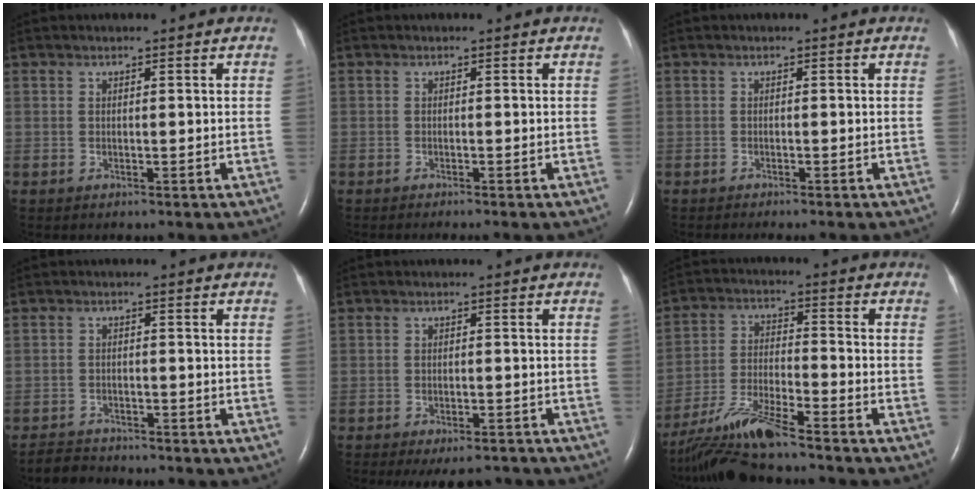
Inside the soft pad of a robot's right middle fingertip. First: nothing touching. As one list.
[{"total": 2.2, "force": [-1.8, -0.3, 1.2], "torque": [-0.013, 0.002, -0.018]}, {"total": 3.1, "force": [-2.6, -0.1, 1.6], "torque": [-0.016, -0.004, -0.029]}, {"total": 2.8, "force": [-2.8, 0.3, -0.3], "torque": [0.002, -0.014, -0.050]}, {"total": 7.9, "force": [-6.9, 2.3, 3.2], "torque": [-0.036, -0.010, -0.084]}, {"total": 10.5, "force": [-9.2, -0.2, 5.0], "torque": [-0.102, -0.016, -0.171]}]